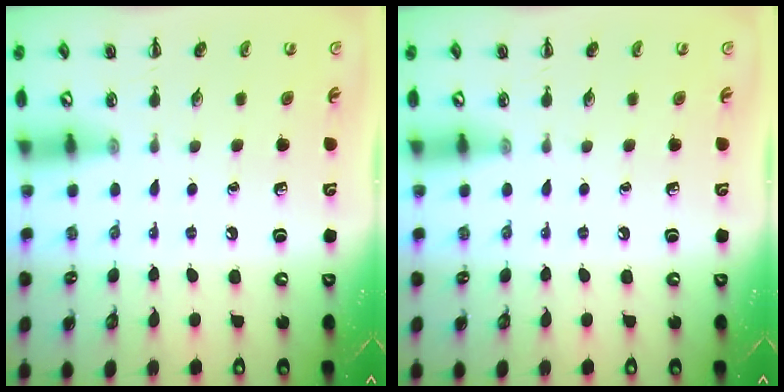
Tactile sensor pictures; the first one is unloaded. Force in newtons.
{"total": 0.0}